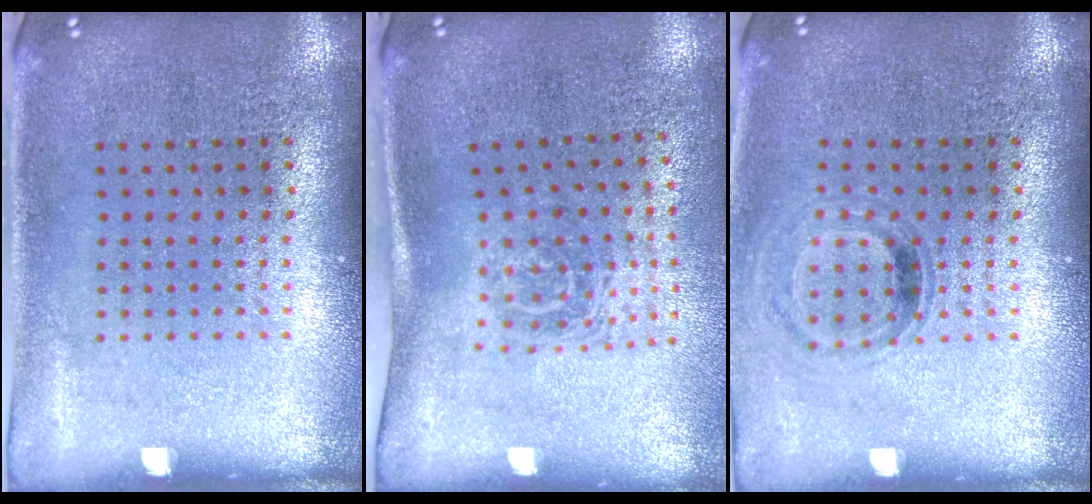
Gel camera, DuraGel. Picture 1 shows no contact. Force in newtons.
{"total": 1.7, "press": 1.1, "slide": 1.3}
{"total": 0.9, "press": 0.9, "slide": 0.3}